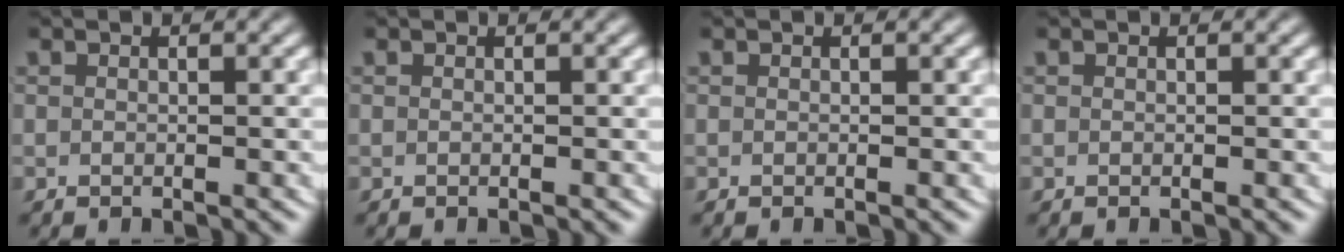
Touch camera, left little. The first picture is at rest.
{"total": 0.0}
{"total": 0.0}
{"total": 0.0}